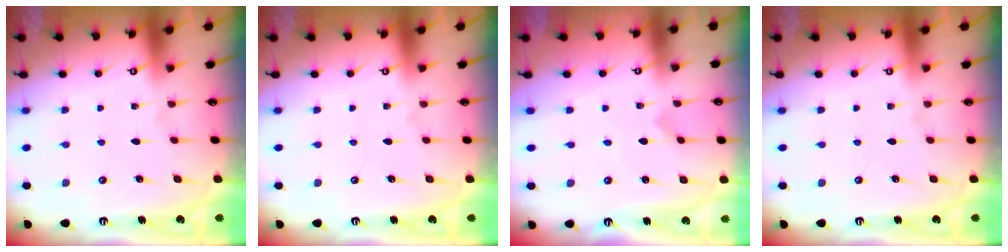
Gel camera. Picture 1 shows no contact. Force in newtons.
{"total": 0.0}
{"total": 0.0}
{"total": 0.0}